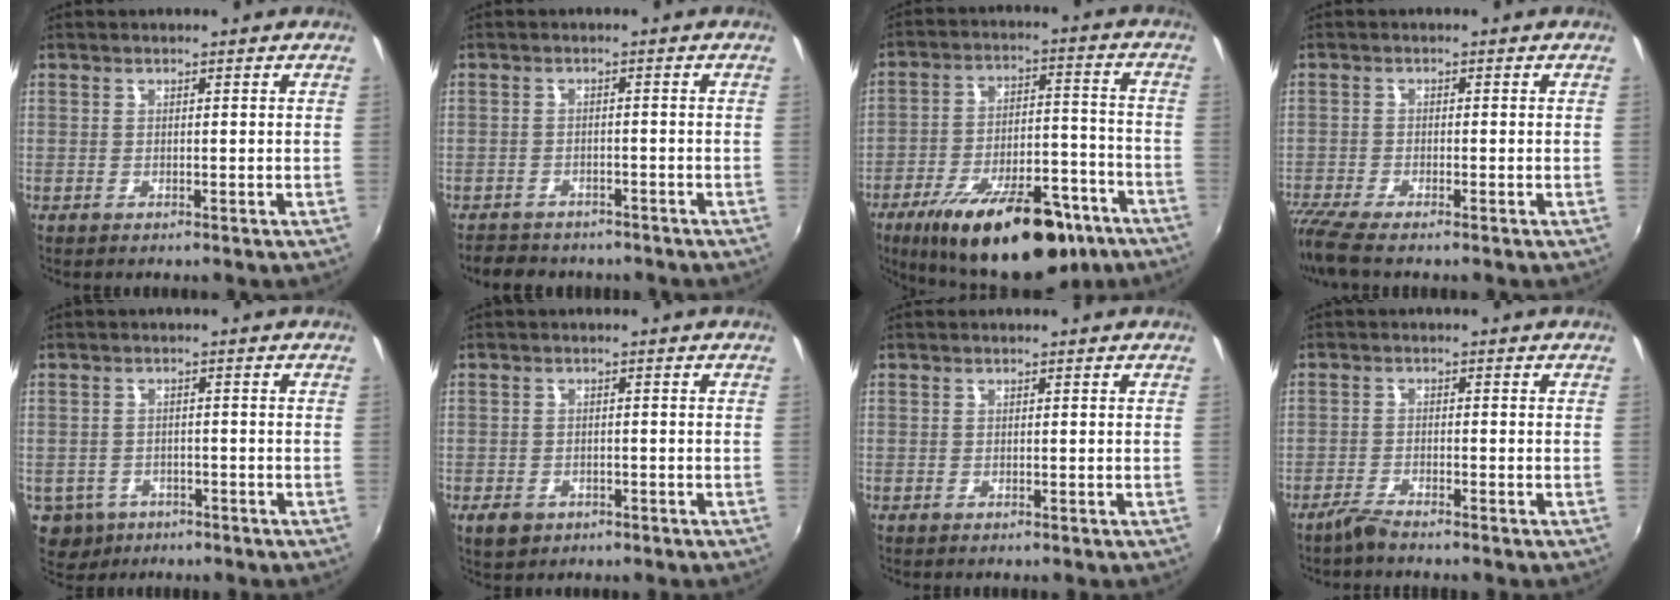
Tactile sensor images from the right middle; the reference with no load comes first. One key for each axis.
{"total": 6.9, "fx": -5.9, "fy": 2.9, "fz": 2.0, "tx": -0.053, "ty": -0.007, "tz": -0.088}
{"total": 23.4, "fx": -15.8, "fy": 8.5, "fz": 15.0, "tx": -0.245, "ty": -0.013, "tz": -0.224}
{"total": 6.0, "fx": -5.0, "fy": 0.5, "fz": 3.2, "tx": -0.089, "ty": -0.026, "tz": -0.094}
{"total": 6.6, "fx": -3.3, "fy": 5.3, "fz": 2.2, "tx": -0.061, "ty": -0.009, "tz": -0.043}
{"total": 4.1, "fx": -2.2, "fy": 2.9, "fz": 1.9, "tx": -0.046, "ty": -0.004, "tz": -0.030}
{"total": 0.0}
{"total": 2.9, "fx": -2.7, "fy": 0.2, "fz": 1.2, "tx": -0.039, "ty": -0.002, "tz": -0.055}